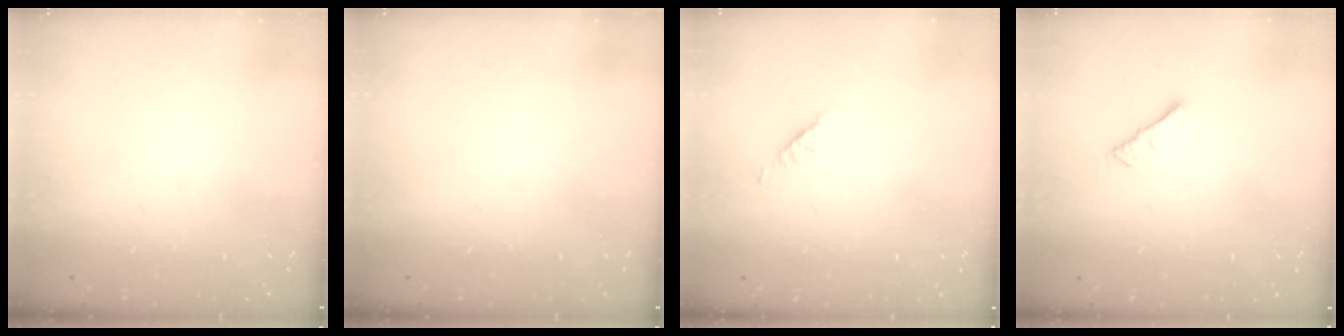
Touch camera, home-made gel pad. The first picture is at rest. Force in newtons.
{"total": 0.0}
{"total": 1.9, "press": 1.8, "slide": 0.5}
{"total": 2.3, "press": 2.2, "slide": 0.4}